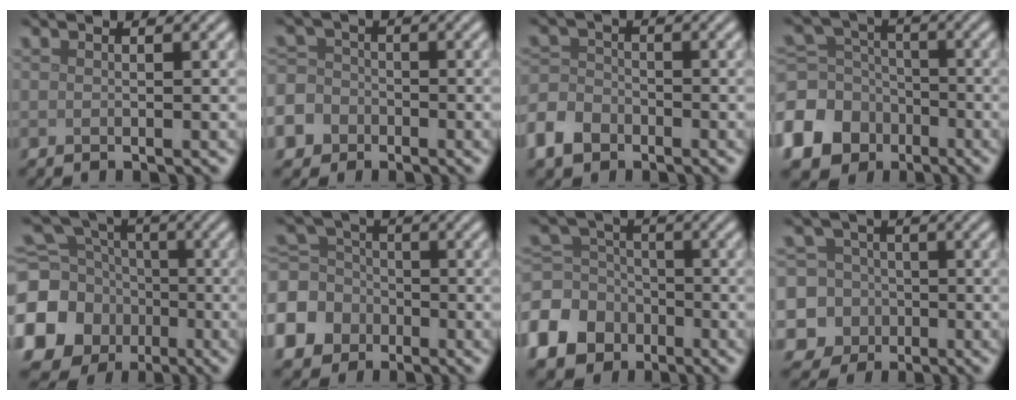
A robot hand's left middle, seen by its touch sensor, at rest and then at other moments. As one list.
[{"total": 7.4, "force": [-4.3, 5.9, 1.4], "torque": [-0.037, -0.015, -0.091]}, {"total": 4.3, "force": [-2.7, 3.0, 1.6], "torque": [-0.041, 0.001, -0.064]}, {"total": 10.3, "force": [-5.1, 8.5, 2.8], "torque": [-0.086, -0.029, -0.106]}, {"total": 15.4, "force": [-4.7, 13.6, 5.2], "torque": [-0.155, -0.045, -0.116]}, {"total": 7.2, "force": [-2.9, 6.2, 2.1], "torque": [-0.060, -0.005, -0.076]}, {"total": 8.9, "force": [-4.5, 7.1, 2.8], "torque": [-0.080, -0.021, -0.098]}, {"total": 11.7, "force": [-3.3, 11.0, 2.2], "torque": [-0.080, 0.001, -0.076]}]